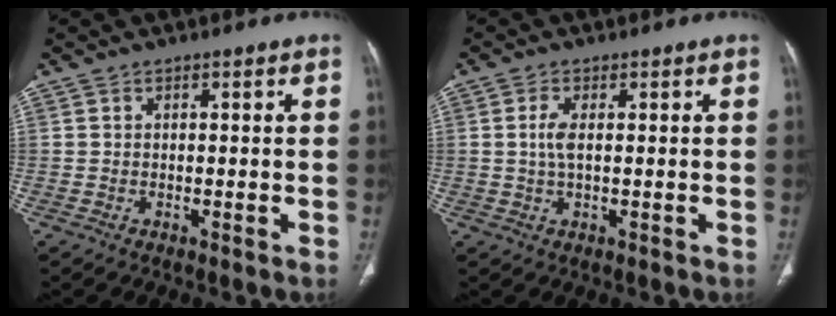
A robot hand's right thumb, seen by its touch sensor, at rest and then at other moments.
{"total": 3.1, "force": [0.4, 1.3, 2.8], "torque": [-0.068, 0.002, 0.007]}